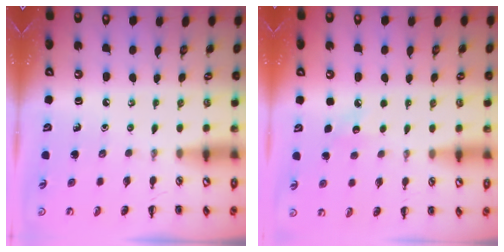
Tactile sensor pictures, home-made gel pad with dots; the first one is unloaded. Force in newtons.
{"total": 5.8, "press": 5.6, "slide": 1.4}